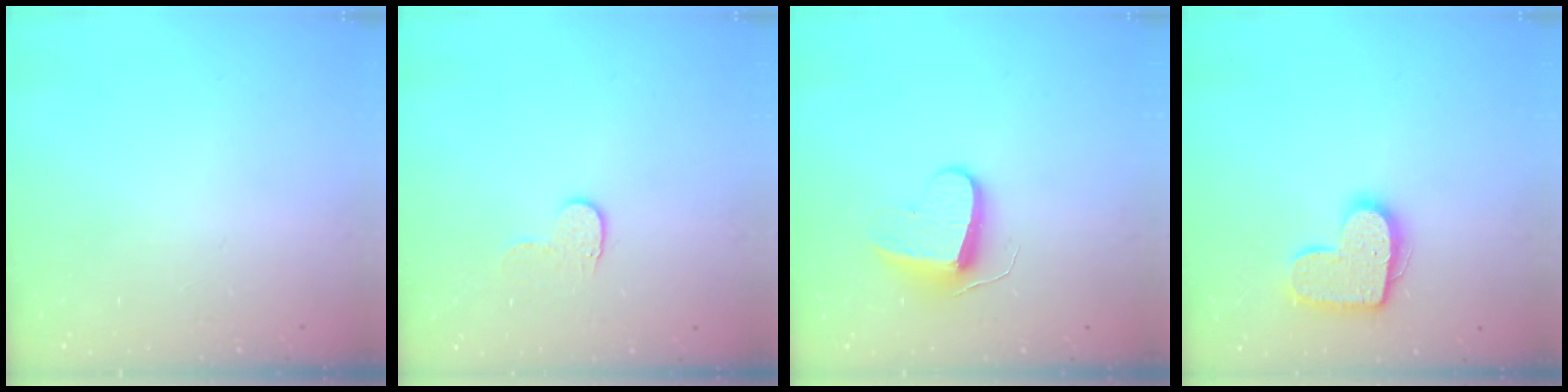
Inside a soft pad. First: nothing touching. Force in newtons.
{"total": 5.8, "press": 5.8, "slide": 0.5}
{"total": 8.7, "press": 8.7, "slide": 0.5}
{"total": 13.5, "press": 13.5, "slide": 0.7}